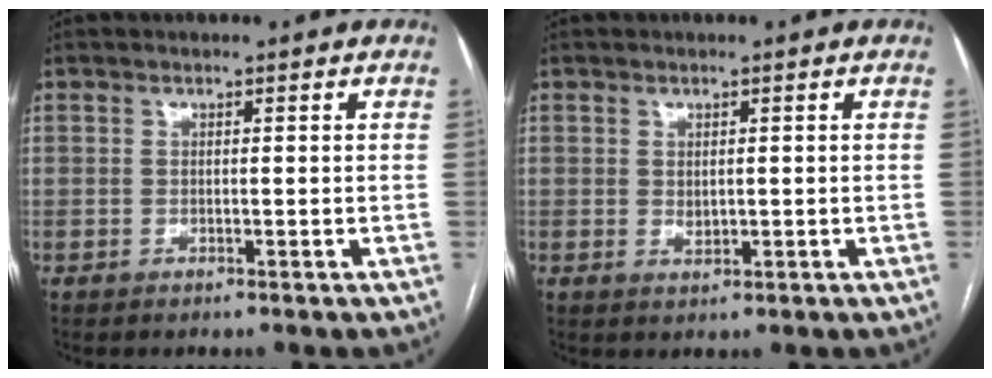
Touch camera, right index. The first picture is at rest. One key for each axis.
{"total": 1.4, "fx": 0.2, "fy": 0.9, "fz": 1.0, "tx": -0.016, "ty": -0.003, "tz": 0.007}